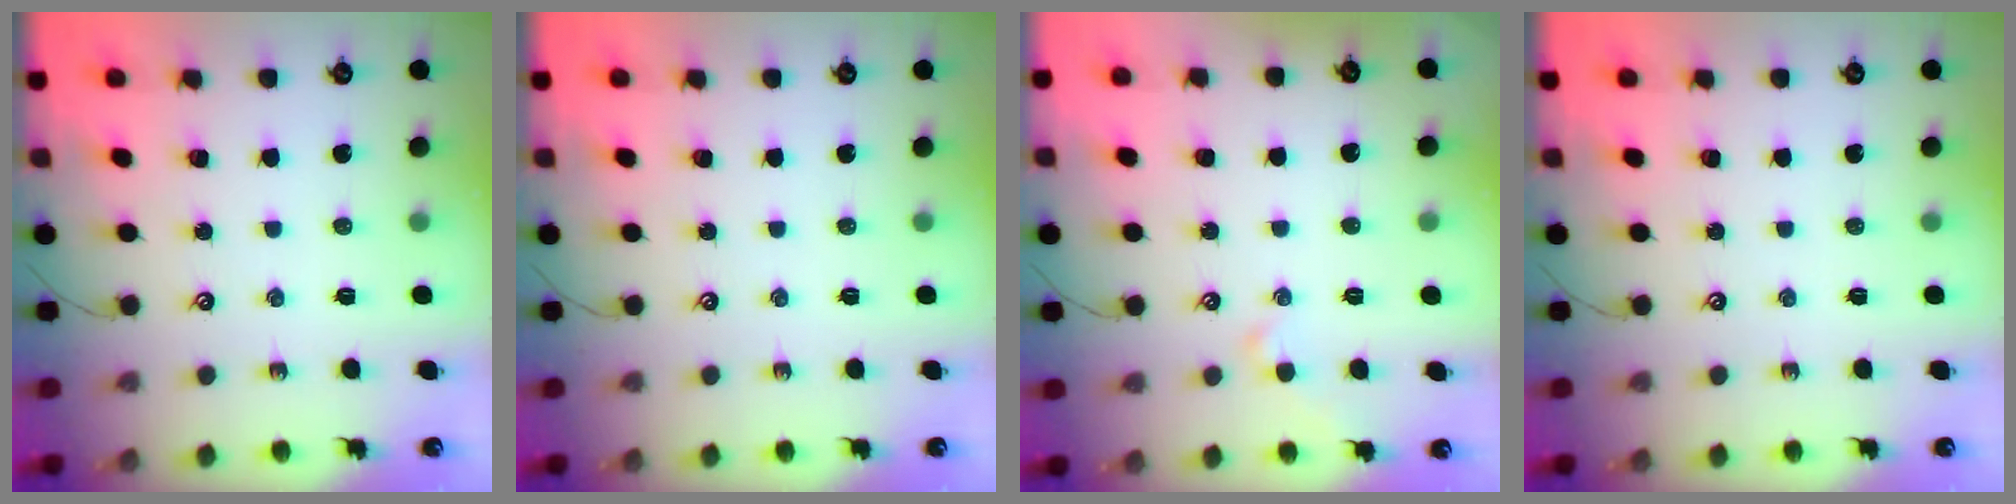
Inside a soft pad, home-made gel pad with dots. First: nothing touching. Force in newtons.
{"total": 0.0}
{"total": 1.9, "press": 1.9, "slide": 0.4}
{"total": 0.0}